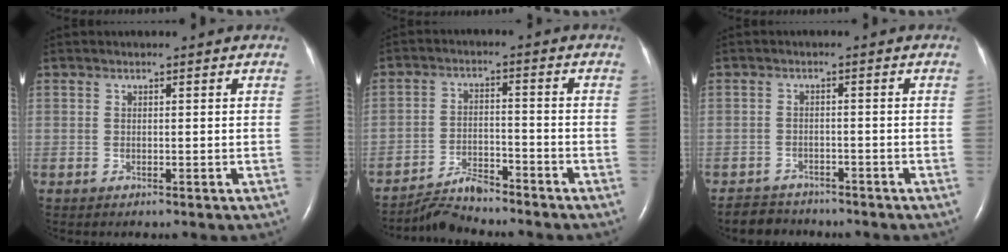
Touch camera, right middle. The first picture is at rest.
{"total": 5.3, "force": [-5.2, 0.3, 0.6], "torque": [-0.017, -0.012, -0.090]}
{"total": 3.8, "force": [-3.6, 1.3, -0.3], "torque": [-0.002, -0.008, -0.059]}